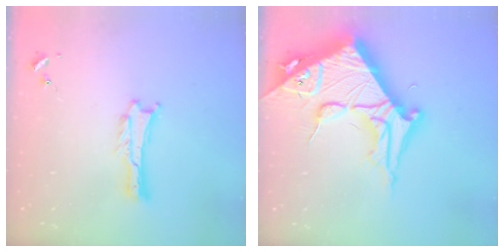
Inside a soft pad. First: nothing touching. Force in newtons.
{"total": 14.6, "press": 14.5, "slide": 1.6}